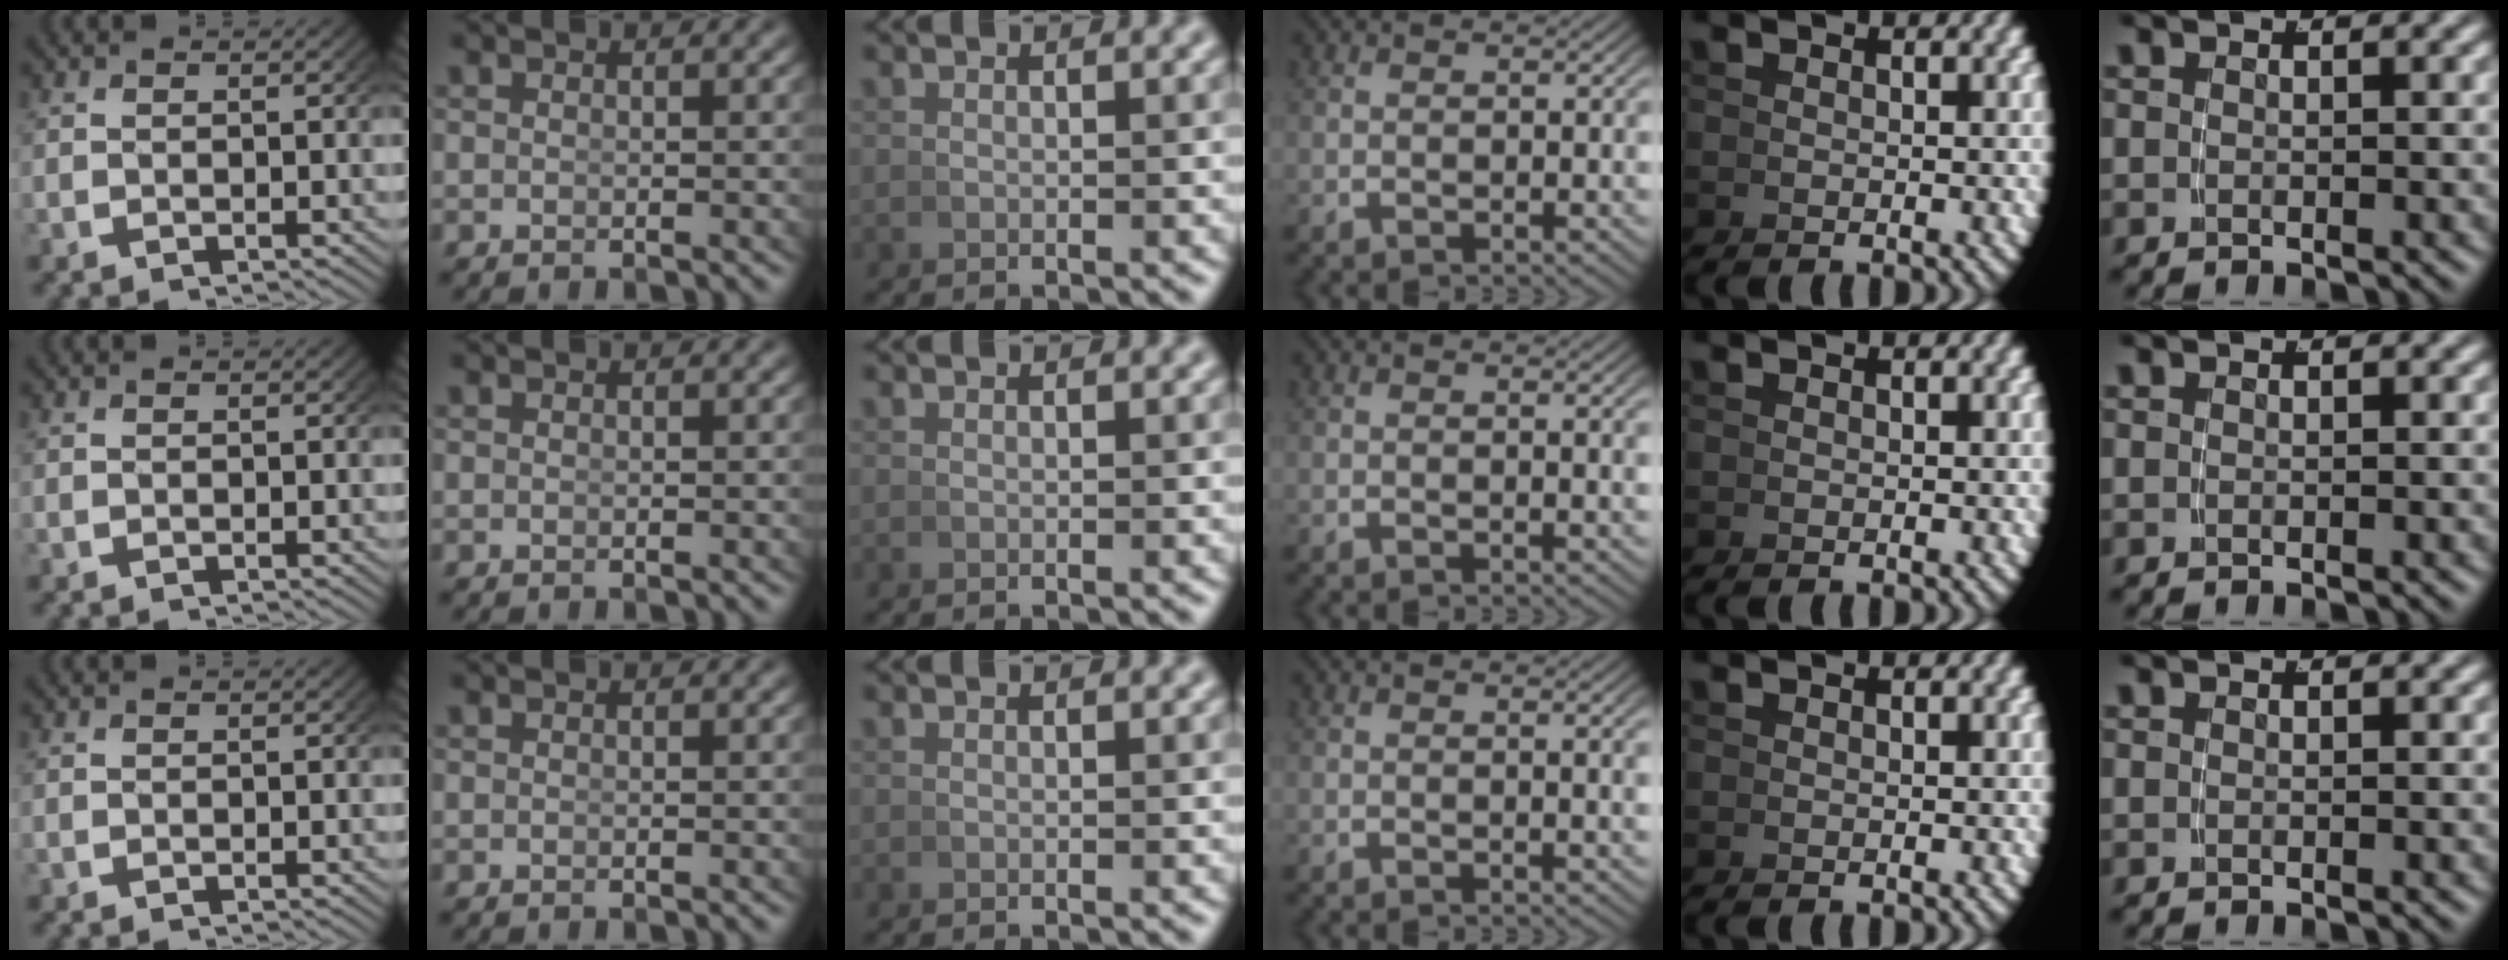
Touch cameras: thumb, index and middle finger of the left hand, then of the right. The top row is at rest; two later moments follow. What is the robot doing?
{"motion": "lift_and_place", "object": "dispenser bottle"}